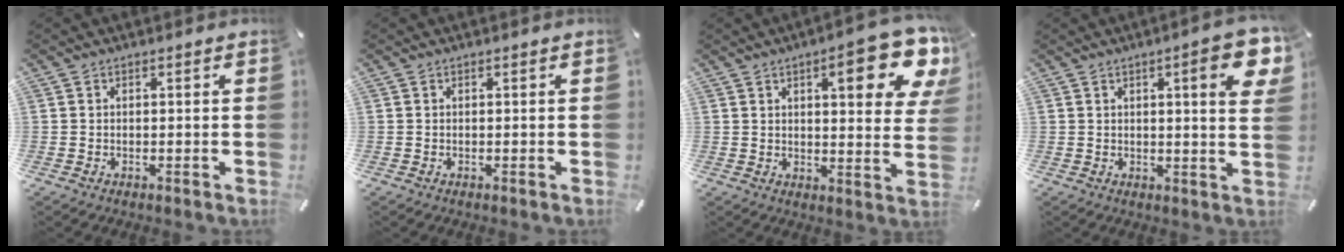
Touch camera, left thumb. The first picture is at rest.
{"total": 0.0}
{"total": 15.8, "force": [7.9, 4.7, 12.8], "torque": [-0.162, -0.044, 0.118]}
{"total": 10.4, "force": [3.9, 2.0, 9.4], "torque": [-0.128, -0.017, 0.058]}